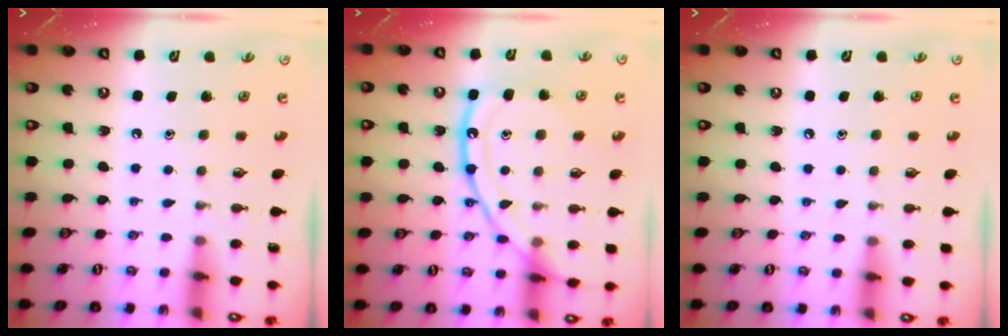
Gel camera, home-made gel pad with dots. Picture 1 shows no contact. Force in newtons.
{"total": 15.4, "press": 15.4, "slide": 1.1}
{"total": 2.9, "press": 2.9, "slide": 0.4}